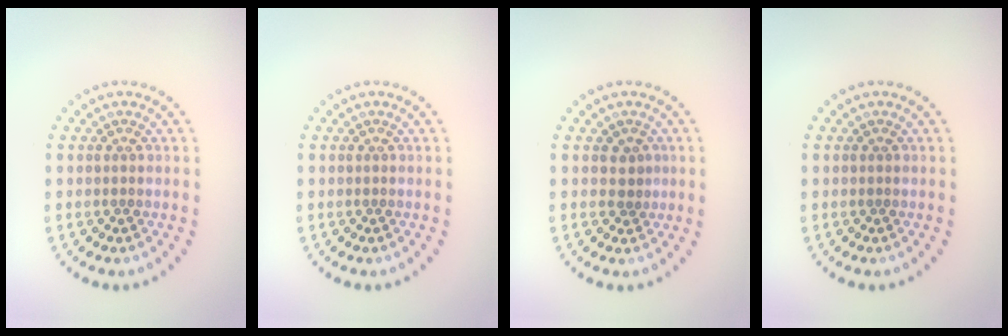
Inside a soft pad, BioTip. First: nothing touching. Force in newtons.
{"total": 0.0}
{"total": 1.2, "press": 1.0, "slide": 0.7}
{"total": 0.0}